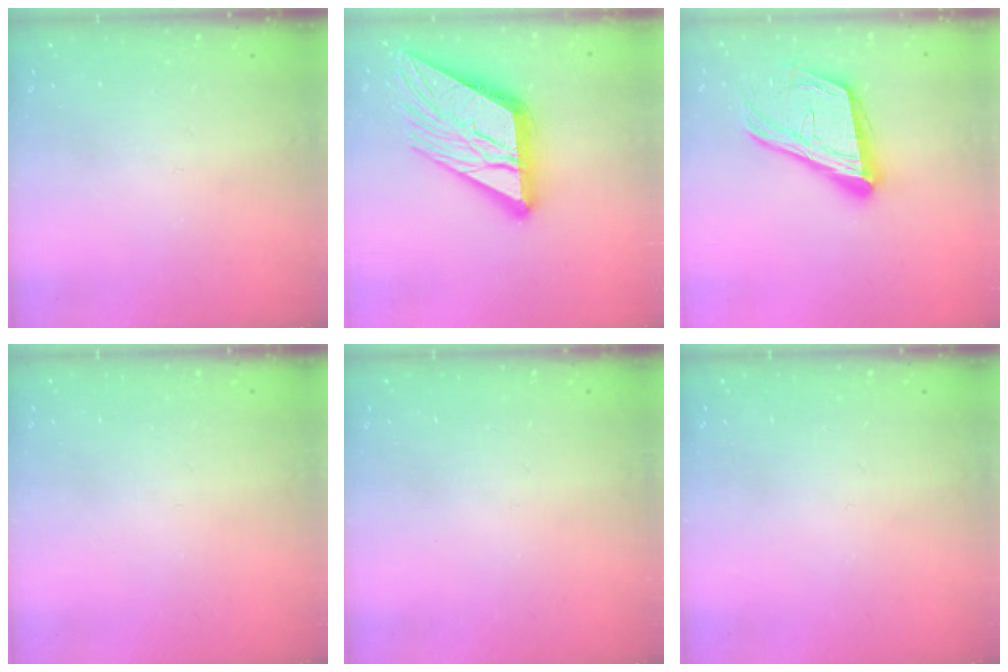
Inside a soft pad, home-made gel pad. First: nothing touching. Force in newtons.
{"total": 18.3, "press": 18.2, "slide": 1.9}
{"total": 20.2, "press": 19.7, "slide": 4.4}
{"total": 0.0}
{"total": 0.0}
{"total": 0.0}